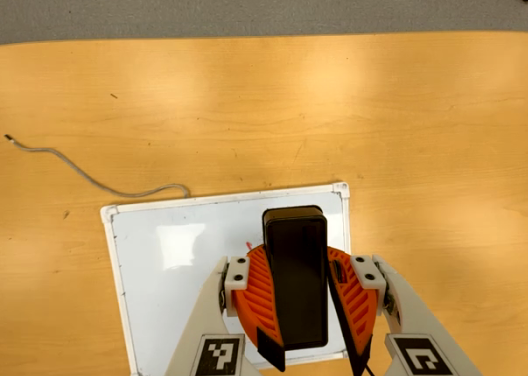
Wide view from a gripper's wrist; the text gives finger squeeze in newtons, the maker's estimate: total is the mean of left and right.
{"total": 10.3, "left": 10.4, "right": 10.2}